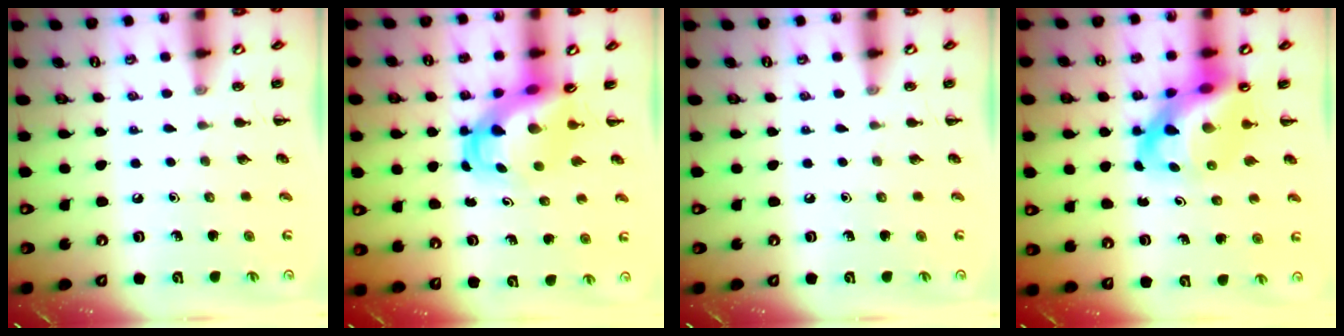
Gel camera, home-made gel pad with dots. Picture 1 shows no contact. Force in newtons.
{"total": 5.1, "press": 4.9, "slide": 1.4}
{"total": 0.0}
{"total": 13.1, "press": 12.6, "slide": 3.5}